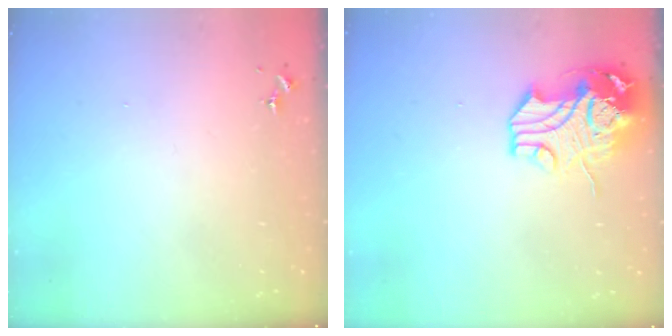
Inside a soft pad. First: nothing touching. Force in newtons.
{"total": 12.6, "press": 12.5, "slide": 2.1}